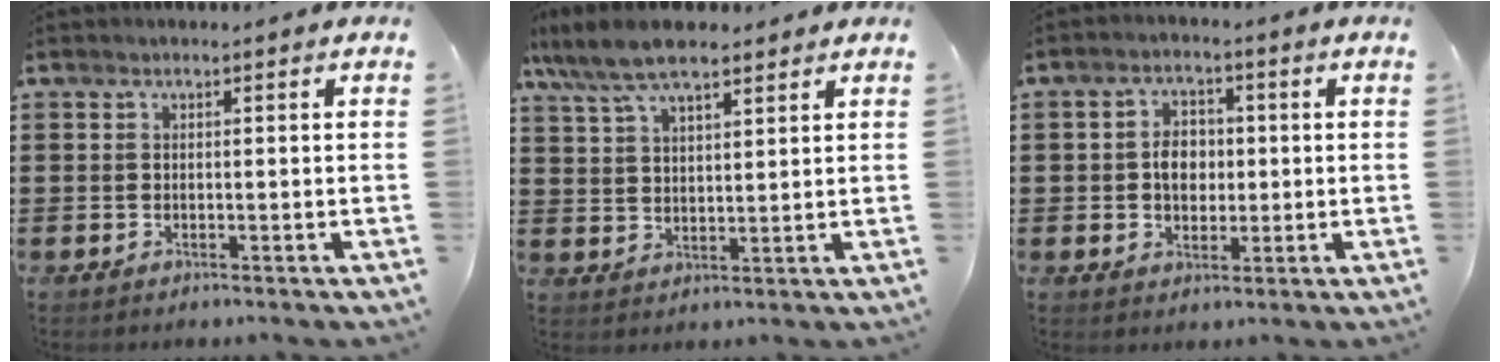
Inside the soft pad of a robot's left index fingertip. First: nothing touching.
{"total": 8.0, "force": [6.3, 2.5, 4.1], "torque": [-0.099, -0.007, 0.117]}
{"total": 4.7, "force": [0.0, 3.4, 3.2], "torque": [-0.063, 0.009, -0.006]}